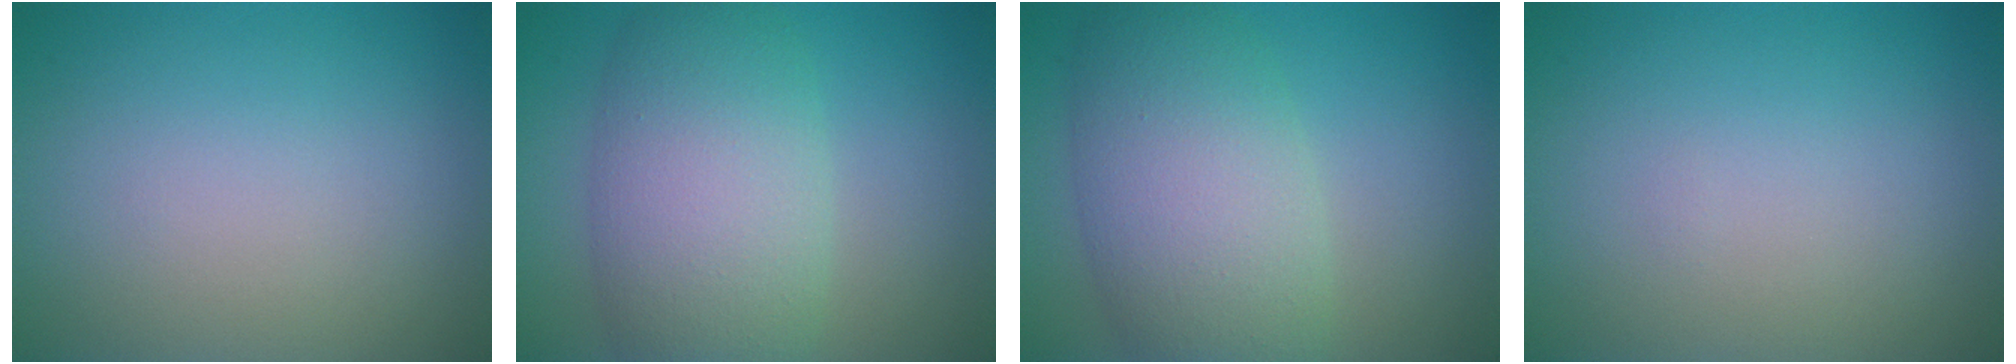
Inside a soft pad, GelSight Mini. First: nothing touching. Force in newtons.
{"total": 8.1, "press": 8.1, "slide": 0.3}
{"total": 8.1, "press": 8.1, "slide": 0.4}
{"total": 0.0}